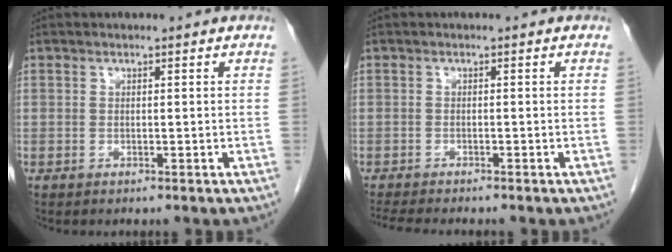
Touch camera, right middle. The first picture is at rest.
{"total": 5.2, "force": [-4.6, 0.3, 2.3], "torque": [-0.035, -0.015, -0.075]}